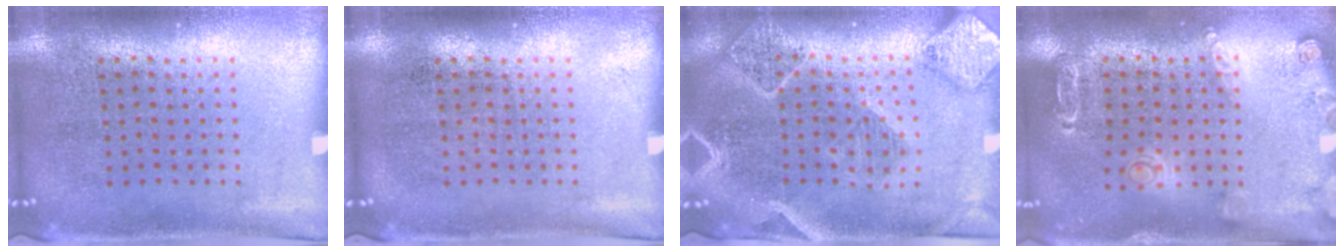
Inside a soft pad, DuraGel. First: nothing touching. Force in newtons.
{"total": 0.0}
{"total": 2.3, "press": 2.1, "slide": 0.9}
{"total": 1.5, "press": 1.5, "slide": 0.1}